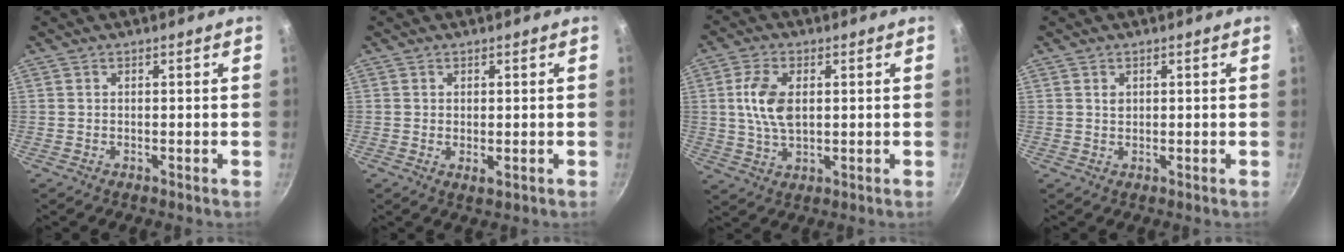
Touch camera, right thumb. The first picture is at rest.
{"total": 1.5, "force": [0.1, 0.8, 1.3], "torque": [-0.022, -0.007, 0.001]}
{"total": 8.4, "force": [1.4, 4.7, 6.8], "torque": [-0.127, 0.000, 0.025]}
{"total": 1.5, "force": [0.6, 1.1, 0.8], "torque": [-0.011, 0.000, 0.011]}